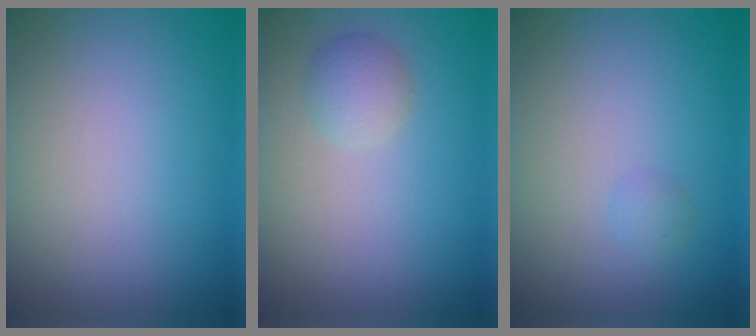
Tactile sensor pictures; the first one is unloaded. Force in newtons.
{"total": 1.8, "press": 1.8, "slide": 0.1}
{"total": 0.7, "press": 0.7, "slide": 0.0}